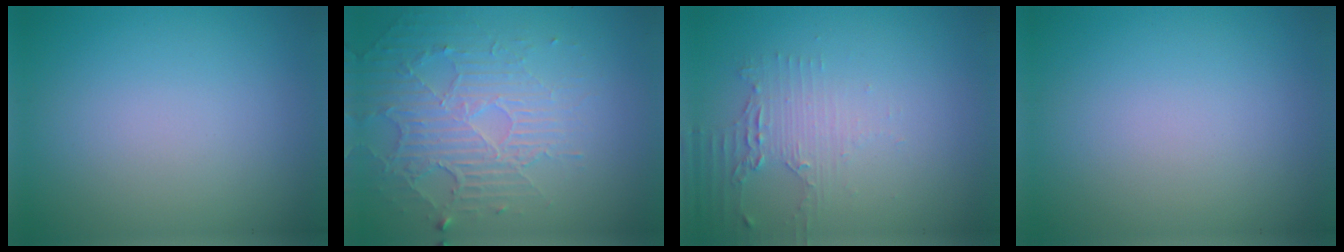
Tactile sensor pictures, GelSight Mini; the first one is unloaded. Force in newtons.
{"total": 5.8, "press": 3.4, "slide": 4.7}
{"total": 2.1, "press": 1.6, "slide": 1.4}
{"total": 0.0}